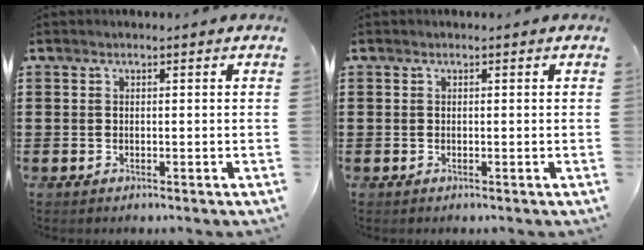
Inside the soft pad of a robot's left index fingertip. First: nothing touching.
{"total": 0.0}